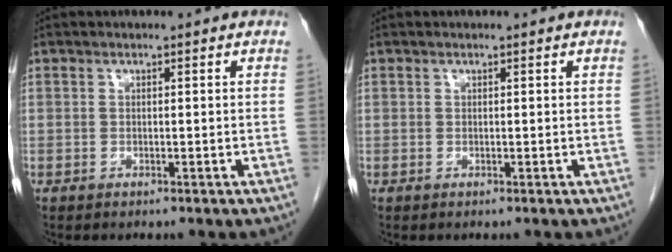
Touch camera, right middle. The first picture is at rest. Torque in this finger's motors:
{"motor_torque": [-0.03, -0.01, 0.00, -0.01]}